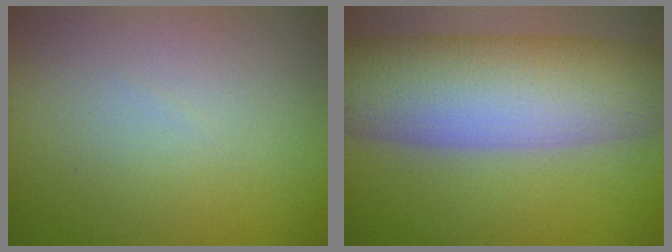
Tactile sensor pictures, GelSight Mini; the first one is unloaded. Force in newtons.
{"total": 12.5, "press": 12.5, "slide": 0.6}